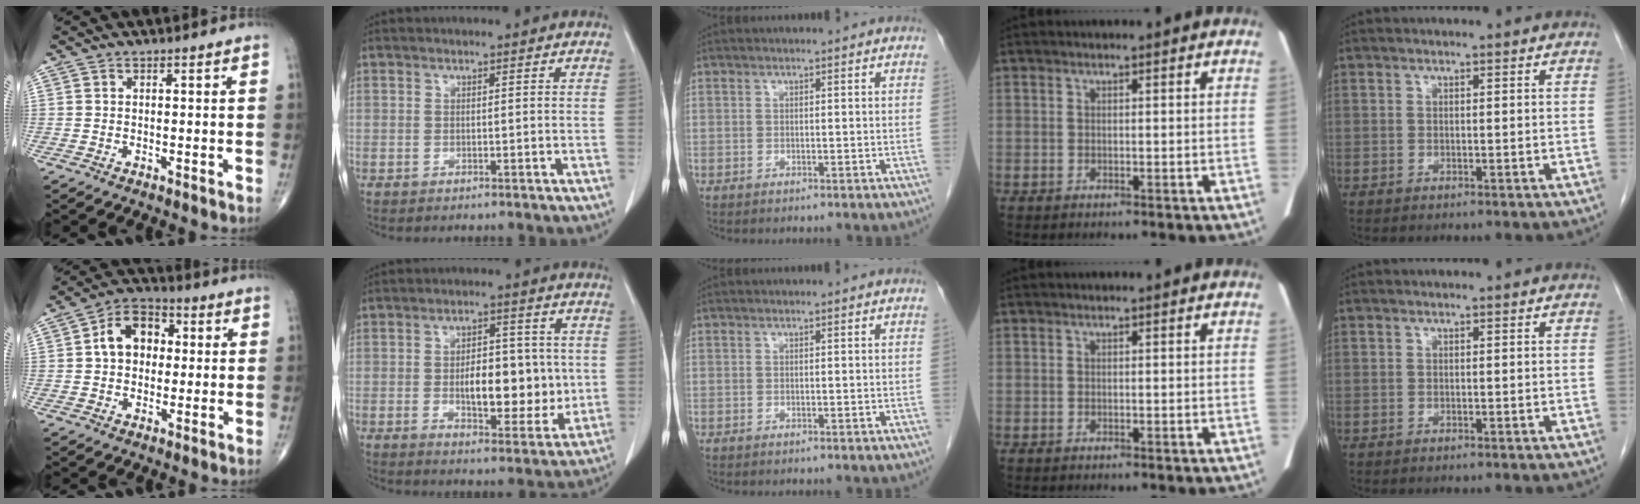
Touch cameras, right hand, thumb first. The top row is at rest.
{"thumb": {"total": 9.7, "force": [1.2, 7.1, 6.5], "torque": [-0.083, 0.023, 0.010]}, "index": {"total": 10.8, "force": [-0.4, 4.9, 9.6], "torque": [-0.145, 0.007, 0.002]}}